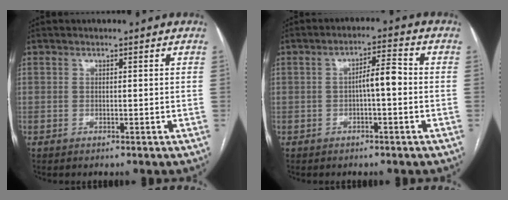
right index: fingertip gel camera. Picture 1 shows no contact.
{"total": 4.5, "force": [-0.5, 0.9, 4.3], "torque": [-0.070, 0.015, -0.007]}